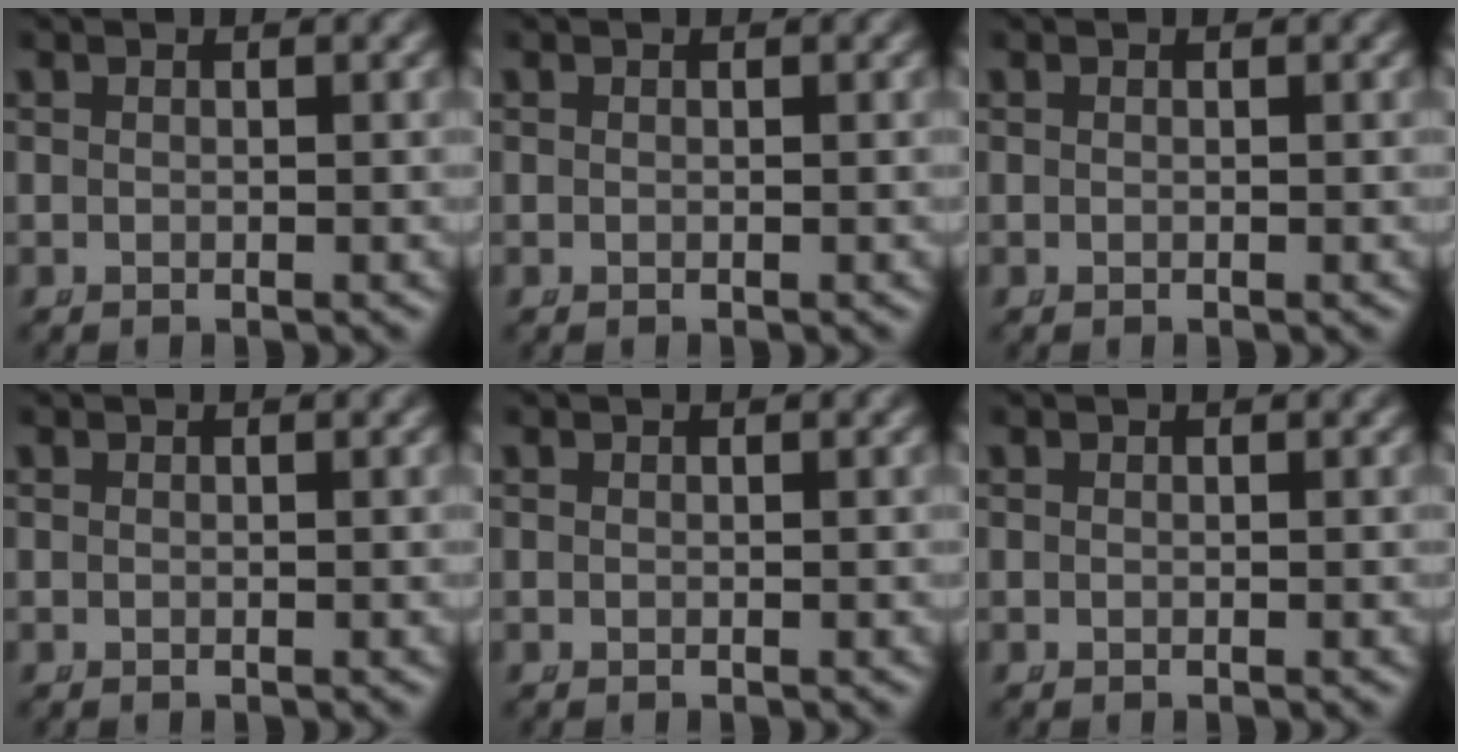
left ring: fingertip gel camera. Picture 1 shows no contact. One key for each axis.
{"total": 0.0}
{"total": 0.0}
{"total": 0.0}
{"total": 0.0}
{"total": 0.0}